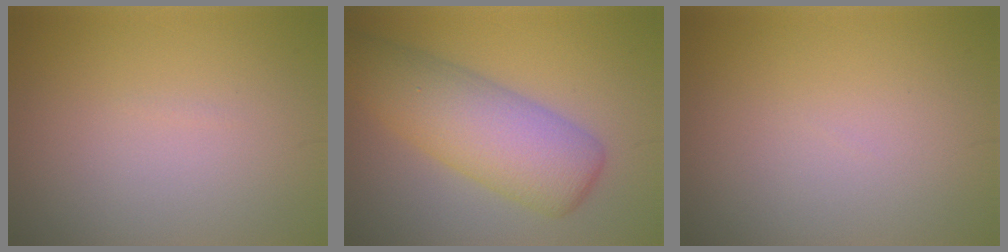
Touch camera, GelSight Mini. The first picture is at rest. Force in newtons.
{"total": 7.6, "press": 7.6, "slide": 0.2}
{"total": 0.0}